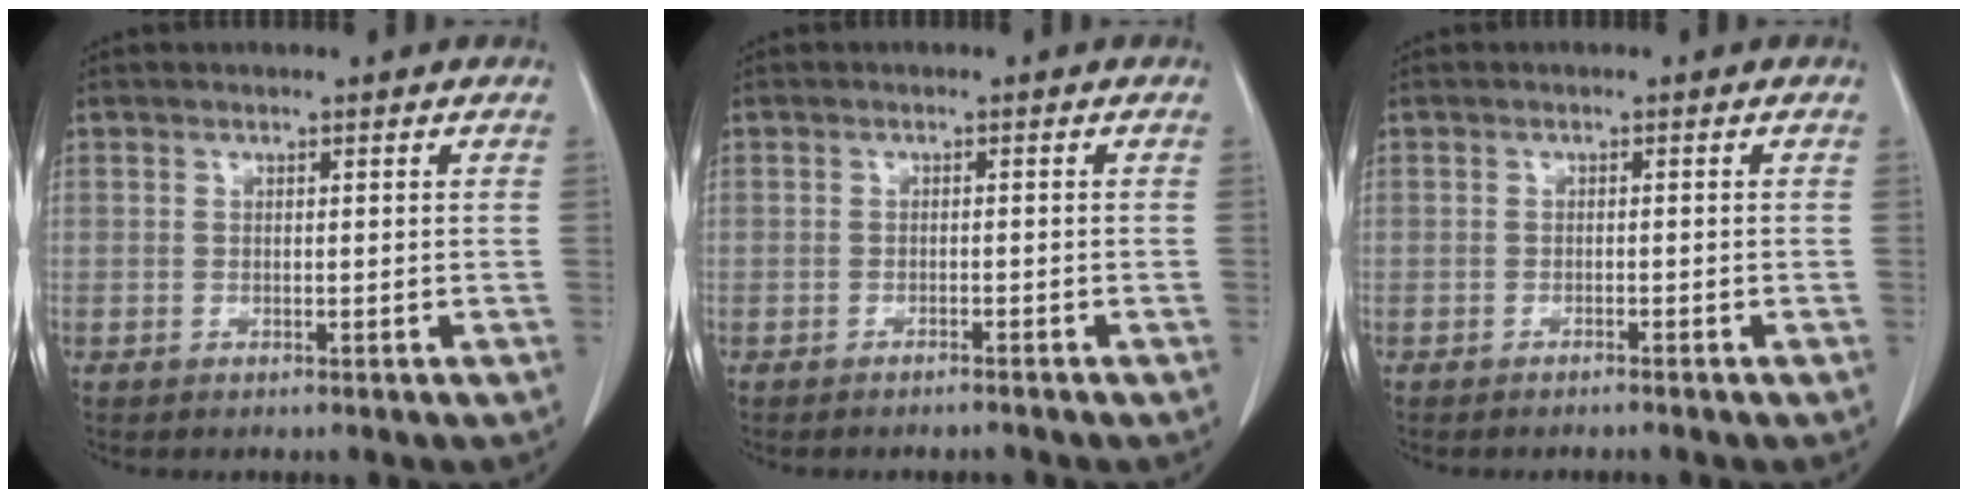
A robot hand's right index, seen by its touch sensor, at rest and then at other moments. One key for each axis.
{"total": 1.3, "fx": -1.2, "fy": 0.0, "fz": 0.3, "tx": -0.008, "ty": -0.003, "tz": -0.016}
{"total": 1.0, "fx": -0.9, "fy": -0.1, "fz": 0.3, "tx": -0.009, "ty": 0.000, "tz": -0.013}